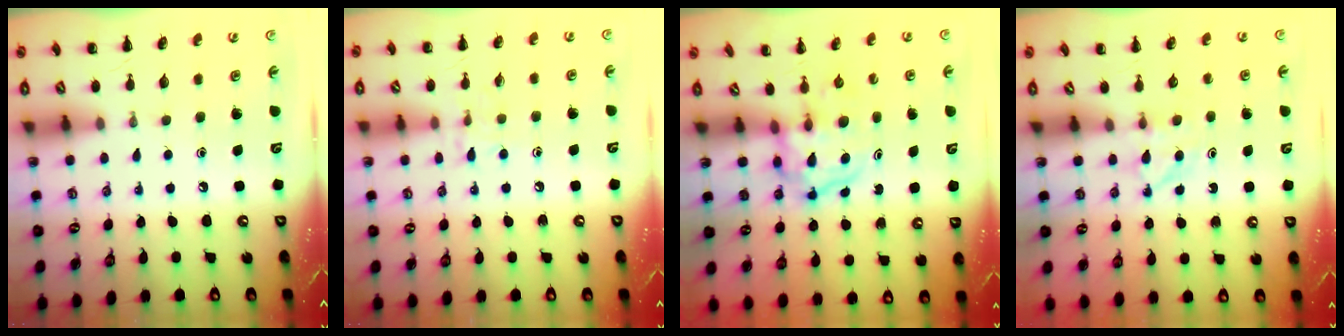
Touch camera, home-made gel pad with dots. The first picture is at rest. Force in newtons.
{"total": 6.2, "press": 6.1, "slide": 1.3}
{"total": 3.8, "press": 3.8, "slide": 0.4}
{"total": 4.1, "press": 3.8, "slide": 1.5}